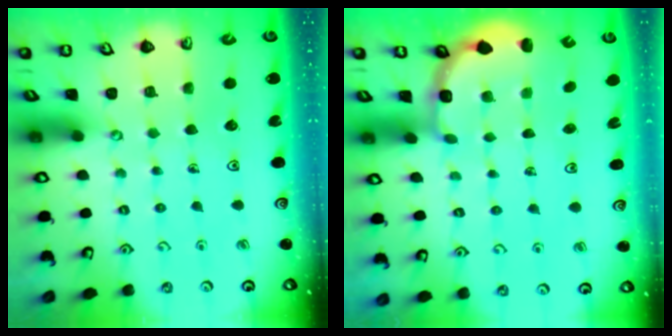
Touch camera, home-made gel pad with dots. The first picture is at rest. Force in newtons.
{"total": 3.0, "press": 2.3, "slide": 1.8}